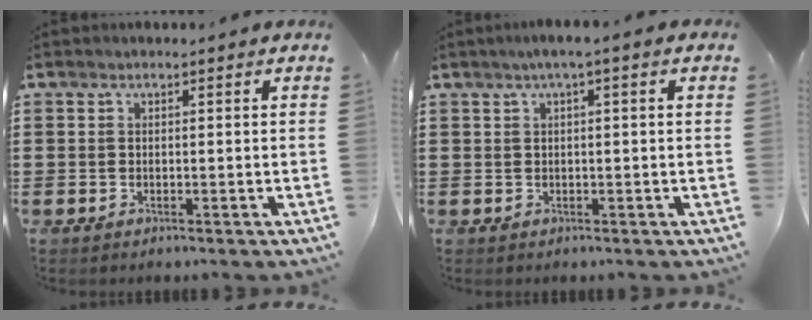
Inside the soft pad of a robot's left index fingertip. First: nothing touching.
{"total": 1.6, "force": [0.2, 0.0, 1.6], "torque": [-0.028, -0.002, 0.004]}